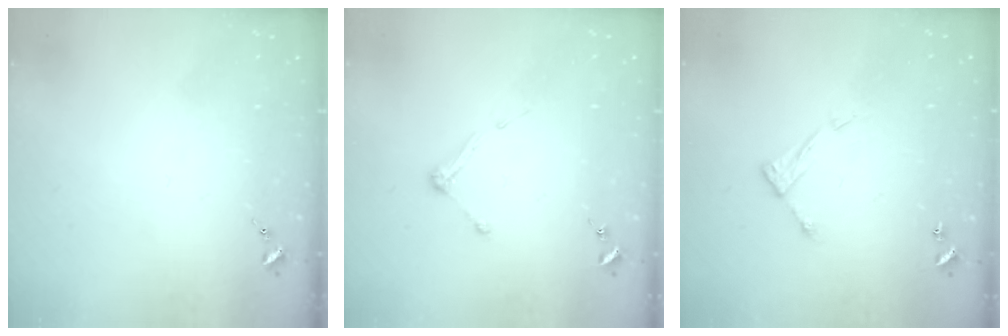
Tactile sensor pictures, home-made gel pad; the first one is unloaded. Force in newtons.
{"total": 3.4, "press": 3.4, "slide": 0.4}
{"total": 6.4, "press": 6.4, "slide": 0.3}